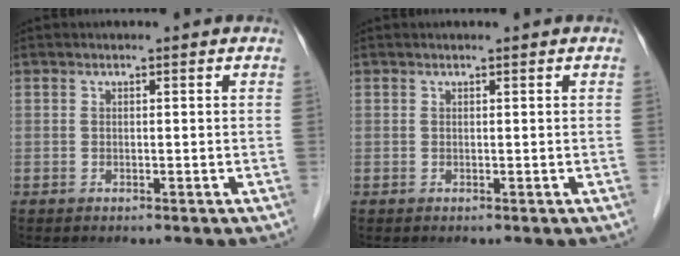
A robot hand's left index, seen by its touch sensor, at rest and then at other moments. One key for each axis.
{"total": 0.0}